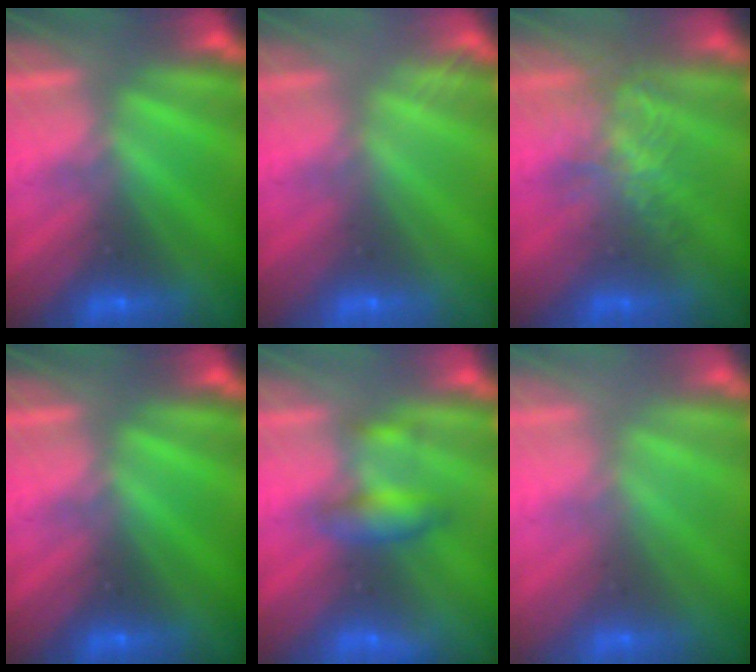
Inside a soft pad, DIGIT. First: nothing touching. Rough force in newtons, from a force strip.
{"total": 2.1}
{"total": 4.5}
{"total": 0.0}
{"total": 2.0}
{"total": 2.8}